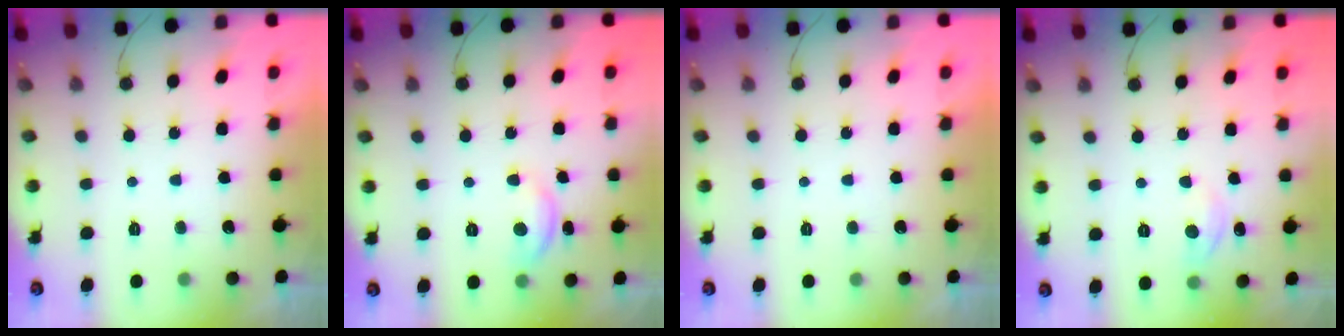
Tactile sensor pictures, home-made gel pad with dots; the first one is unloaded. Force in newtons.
{"total": 6.9, "press": 6.8, "slide": 0.4}
{"total": 0.0}
{"total": 4.7, "press": 4.7, "slide": 0.7}